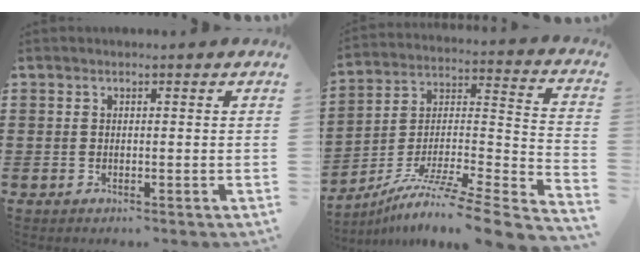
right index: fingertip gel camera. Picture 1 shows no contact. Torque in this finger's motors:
{"motor_torque": [0.66, 0.82, 0.00, 0.03]}